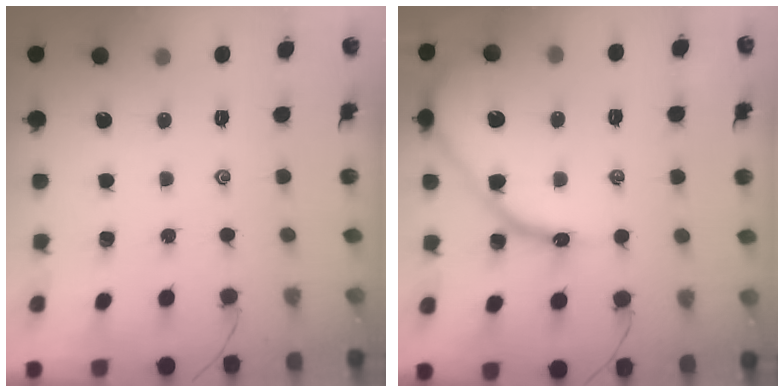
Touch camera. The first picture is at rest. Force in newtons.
{"total": 13.3, "press": 13.2, "slide": 1.5}